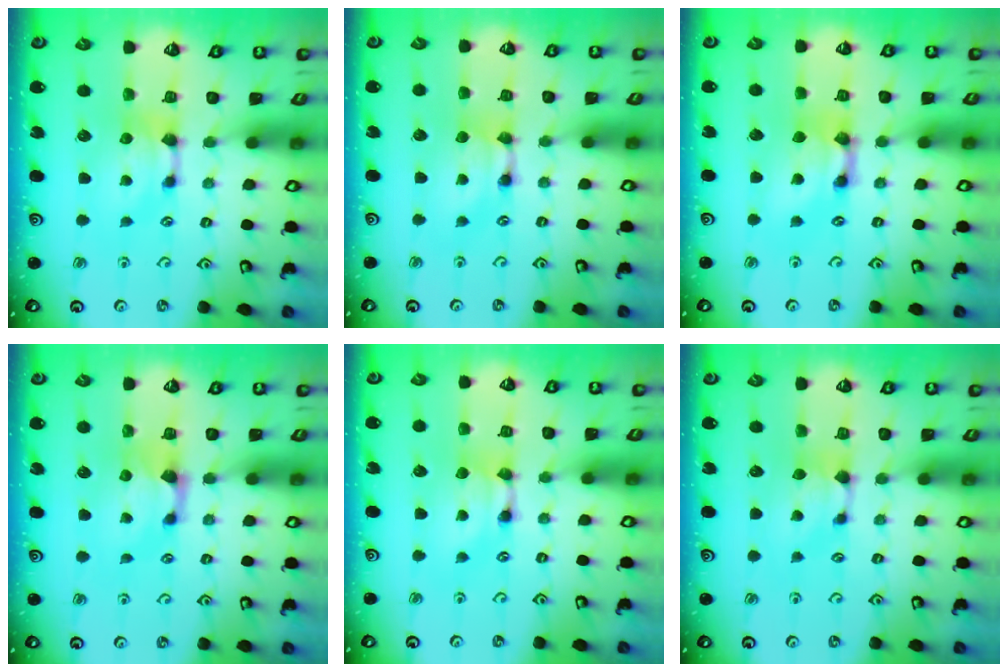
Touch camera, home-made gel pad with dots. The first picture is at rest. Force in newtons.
{"total": 1.7, "press": 1.7, "slide": 0.1}
{"total": 3.0, "press": 3.0, "slide": 0.2}
{"total": 0.6, "press": 0.0, "slide": 0.6}
{"total": 1.5, "press": 1.5, "slide": 0.2}
{"total": 0.9, "press": 0.6, "slide": 0.6}